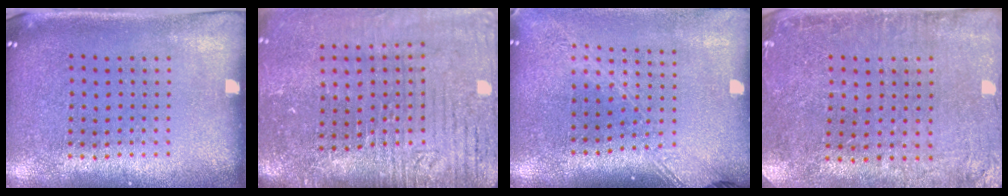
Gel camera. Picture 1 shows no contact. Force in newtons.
{"total": 4.6, "press": 3.9, "slide": 2.4}
{"total": 2.1, "press": 1.6, "slide": 1.4}
{"total": 0.7, "press": 0.7, "slide": 0.2}